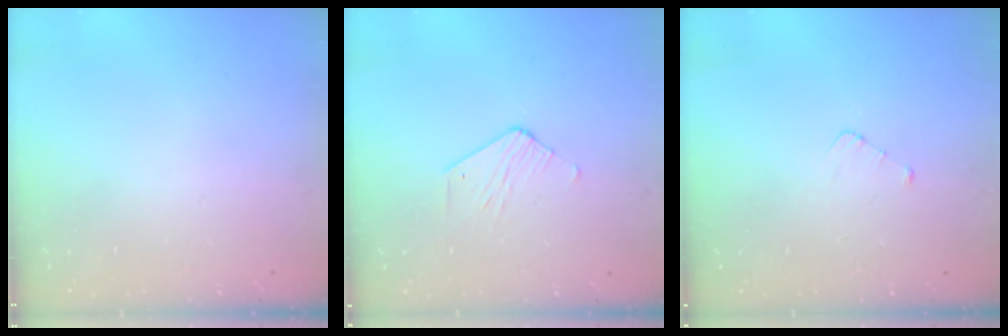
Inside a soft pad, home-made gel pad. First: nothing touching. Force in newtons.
{"total": 2.5, "press": 2.5, "slide": 0.2}
{"total": 2.9, "press": 2.9, "slide": 0.2}